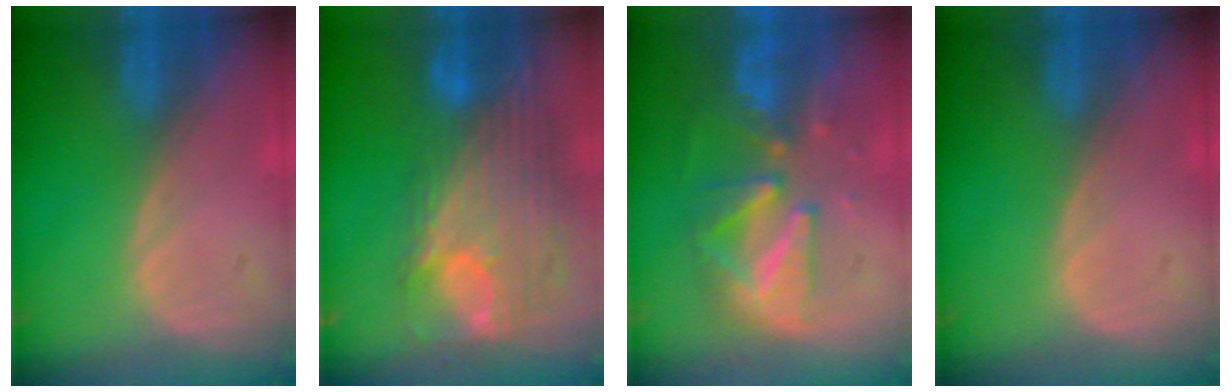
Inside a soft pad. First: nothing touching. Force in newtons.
{"total": 12.1, "press": 10.2, "slide": 6.4}
{"total": 9.3, "press": 8.5, "slide": 3.7}
{"total": 0.0}